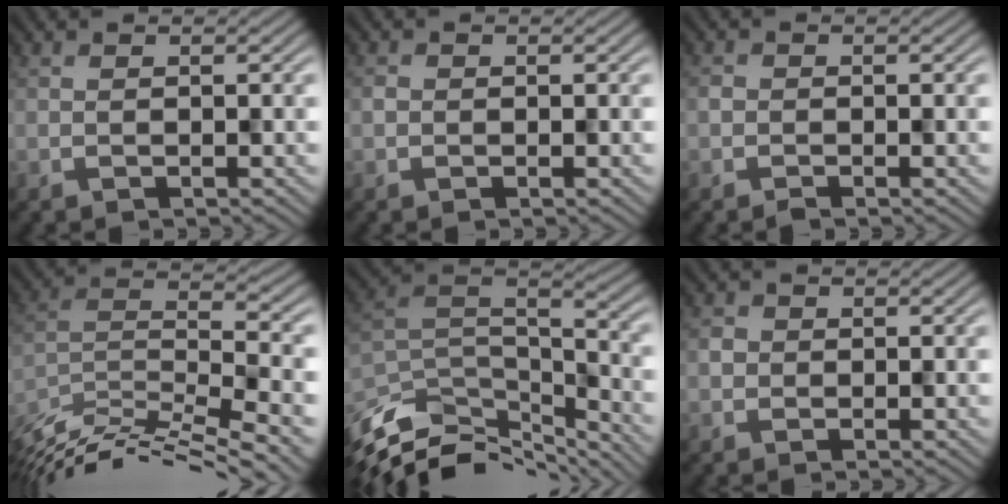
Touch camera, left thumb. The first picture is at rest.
{"total": 0.6, "force": [-0.2, 0.4, -0.3], "torque": [0.006, -0.002, -0.004]}
{"total": 0.8, "force": [-0.7, 0.5, -0.1], "torque": [0.005, -0.001, -0.013]}
{"total": 12.8, "force": [-9.7, 2.7, 7.9], "torque": [-0.148, 0.002, -0.165]}
{"total": 12.3, "force": [-9.5, 5.1, 5.9], "torque": [-0.160, -0.005, -0.153]}
{"total": 1.1, "force": [0.0, 1.0, -0.5], "torque": [0.015, -0.004, -0.002]}